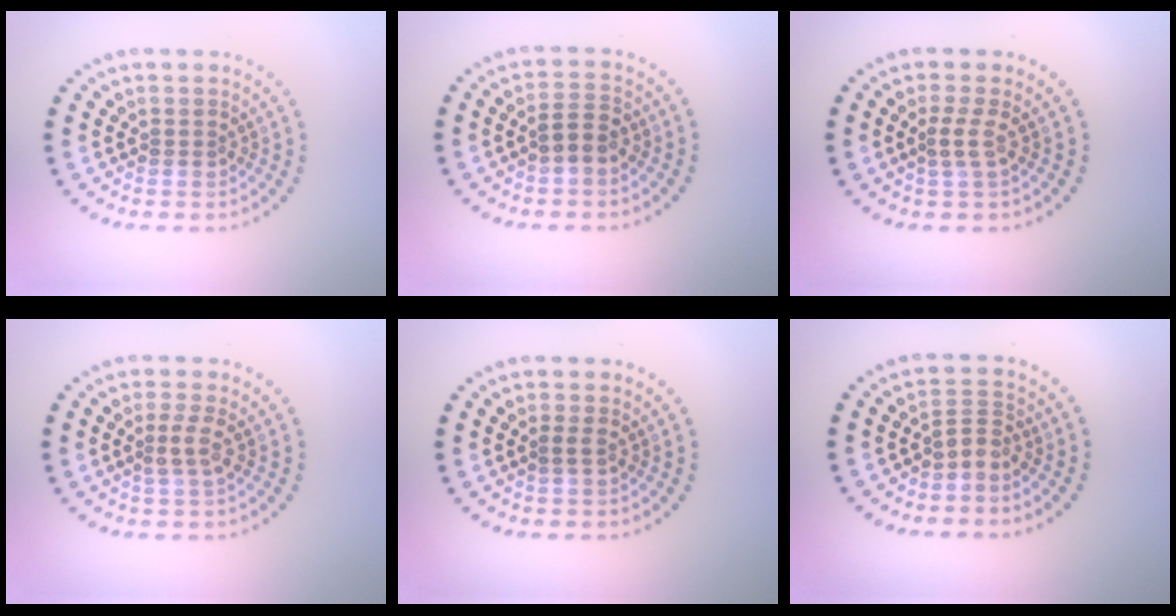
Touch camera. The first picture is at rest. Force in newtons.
{"total": 2.1, "press": 2.0, "slide": 0.6}
{"total": 1.4, "press": 1.0, "slide": 1.0}
{"total": 1.7, "press": 1.4, "slide": 1.0}
{"total": 0.7, "press": 0.7, "slide": 0.2}
{"total": 1.7, "press": 1.2, "slide": 1.1}